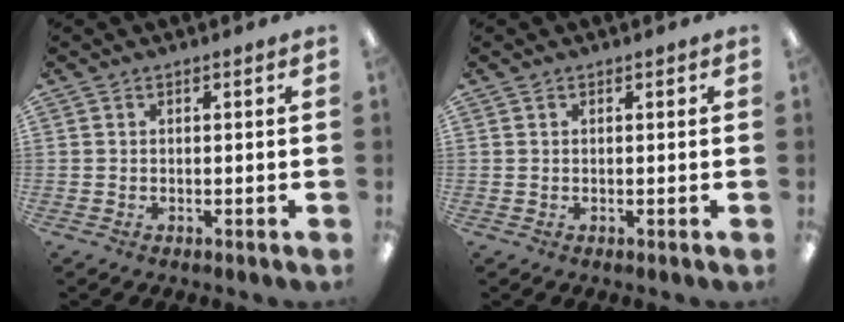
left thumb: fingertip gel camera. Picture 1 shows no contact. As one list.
[{"total": 0.5, "force": [0.3, 0.4, 0.2], "torque": [-0.004, 0.005, 0.004]}]